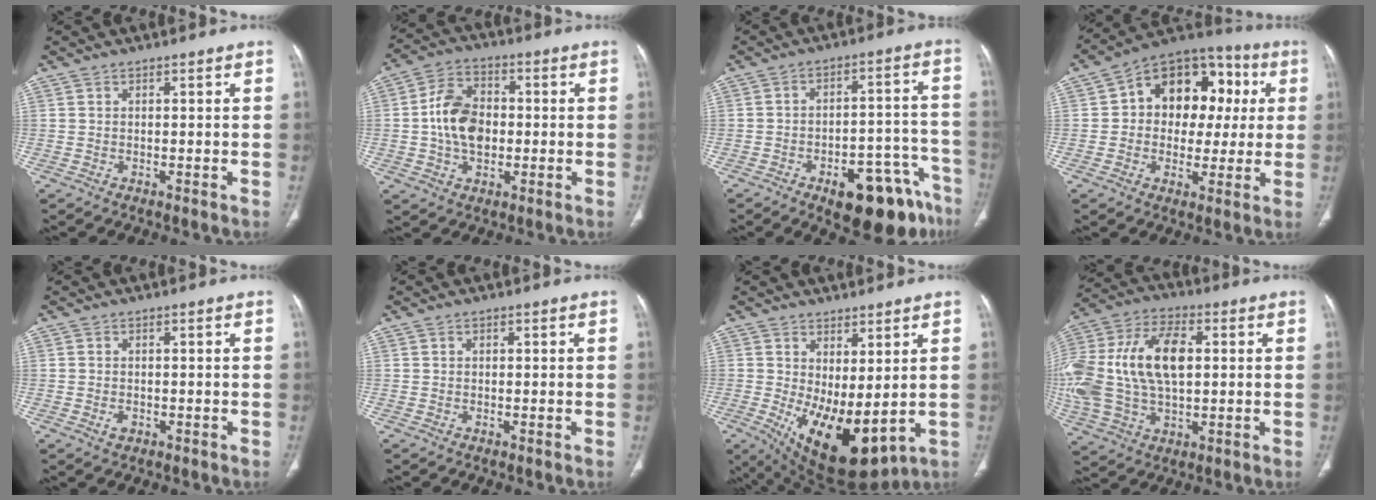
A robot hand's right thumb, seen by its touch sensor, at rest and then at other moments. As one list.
[{"total": 11.1, "force": [-0.4, 7.6, 8.0], "torque": [-0.129, 0.016, -0.015]}, {"total": 17.0, "force": [-10.6, 7.1, 11.3], "torque": [-0.079, 0.089, -0.138]}, {"total": 17.7, "force": [2.7, 12.8, 11.8], "torque": [-0.106, 0.035, 0.031]}, {"total": 1.5, "force": [-0.5, 1.1, 0.9], "torque": [-0.017, 0.004, -0.005]}, {"total": 0.0}, {"total": 14.0, "force": [-0.7, 6.3, 12.5], "torque": [-0.203, -0.024, 0.018]}, {"total": 25.0, "force": [2.5, 14.5, 20.2], "torque": [-0.464, 0.020, 0.051]}]